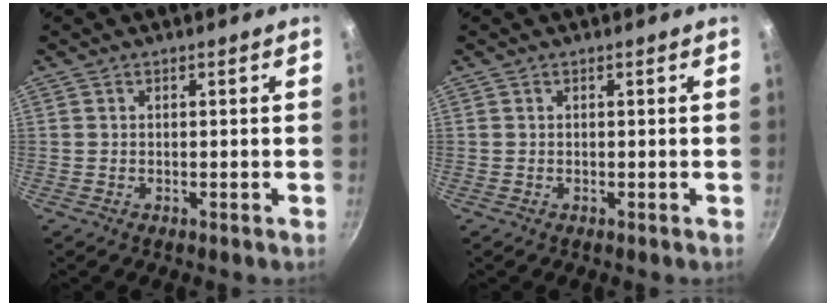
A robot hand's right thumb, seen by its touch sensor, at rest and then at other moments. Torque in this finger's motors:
{"motor_torque": [0.00, 0.00, 0.07, 0.07, 0.00]}